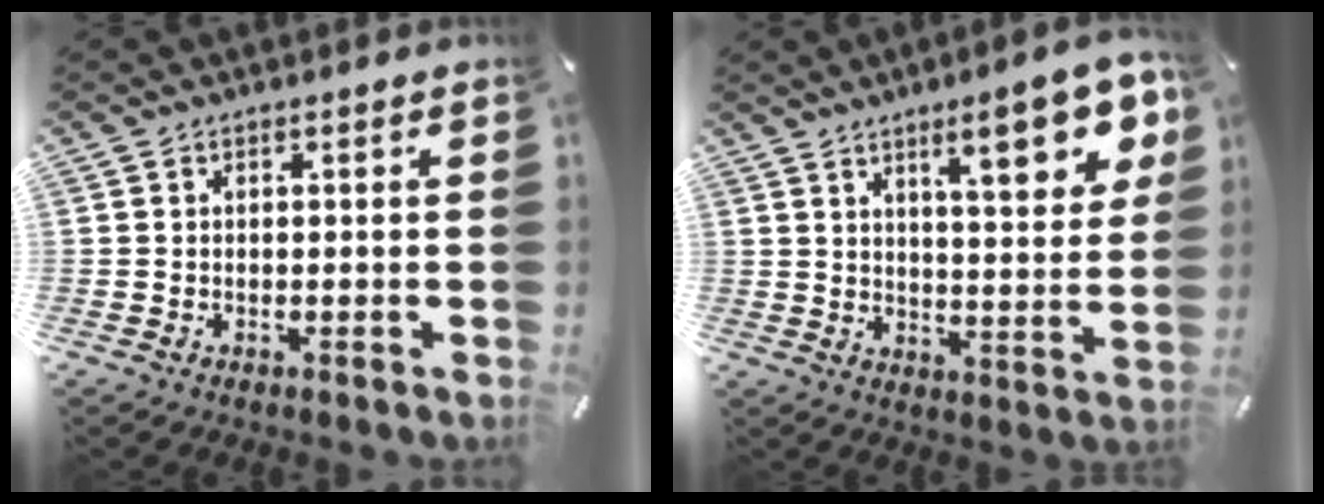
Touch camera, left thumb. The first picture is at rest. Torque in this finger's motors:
{"motor_torque": [2.46, 2.40, 1.43, -1.34, 0.16]}